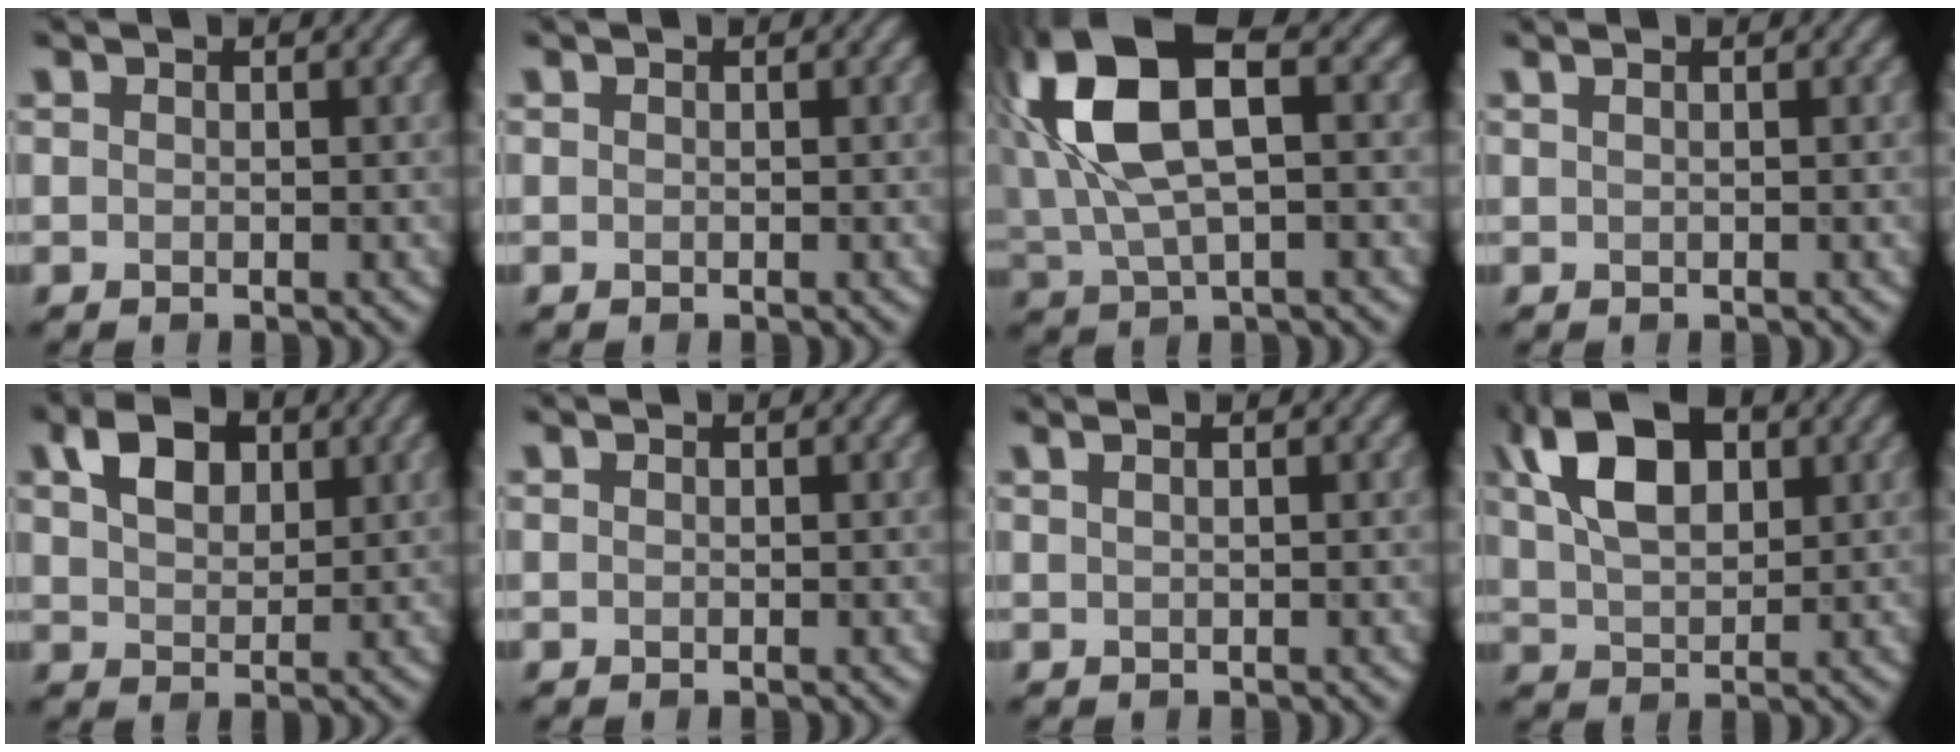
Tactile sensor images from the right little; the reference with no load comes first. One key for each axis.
{"total": 0.0}
{"total": 10.4, "fx": 2.4, "fy": 5.0, "fz": 8.8, "tx": -0.187, "ty": 0.014, "tz": 0.041}
{"total": 1.7, "fx": 0.9, "fy": 0.8, "fz": 1.2, "tx": -0.009, "ty": 0.003, "tz": -0.003}
{"total": 4.3, "fx": 2.0, "fy": 2.7, "fz": 2.6, "tx": -0.054, "ty": 0.006, "tz": 0.036}
{"total": 0.0}
{"total": 2.6, "fx": 1.3, "fy": 1.3, "fz": 1.9, "tx": -0.008, "ty": 0.014, "tz": -0.007}
{"total": 8.7, "fx": 3.5, "fy": 4.9, "fz": 6.2, "tx": -0.127, "ty": 0.020, "tz": 0.059}